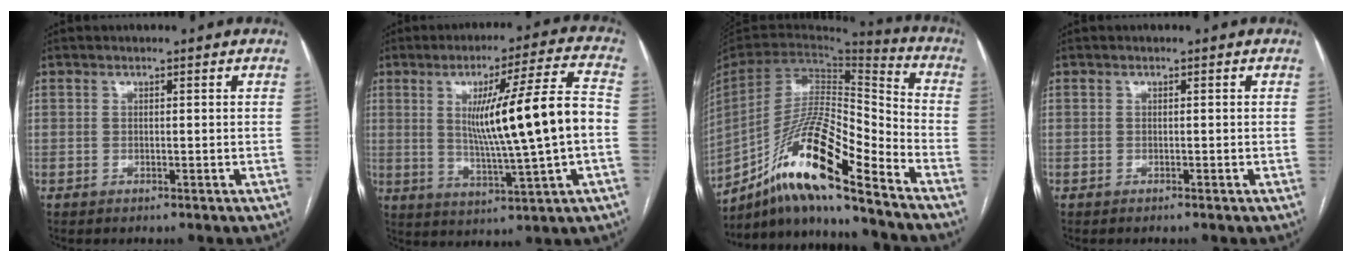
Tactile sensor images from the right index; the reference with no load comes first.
{"total": 15.4, "force": [0.3, -0.4, 15.4], "torque": [-0.246, 0.003, 0.009]}
{"total": 18.4, "force": [-12.9, 1.5, 13.1], "torque": [-0.266, -0.002, -0.236]}
{"total": 0.0}